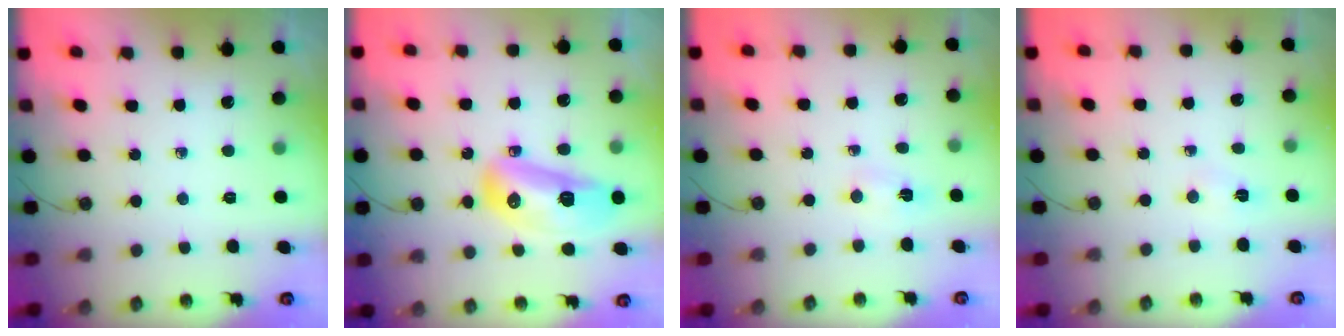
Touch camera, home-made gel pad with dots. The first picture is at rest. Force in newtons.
{"total": 14.2, "press": 14.2, "slide": 1.5}
{"total": 2.1, "press": 1.8, "slide": 1.0}
{"total": 2.9, "press": 1.4, "slide": 2.6}